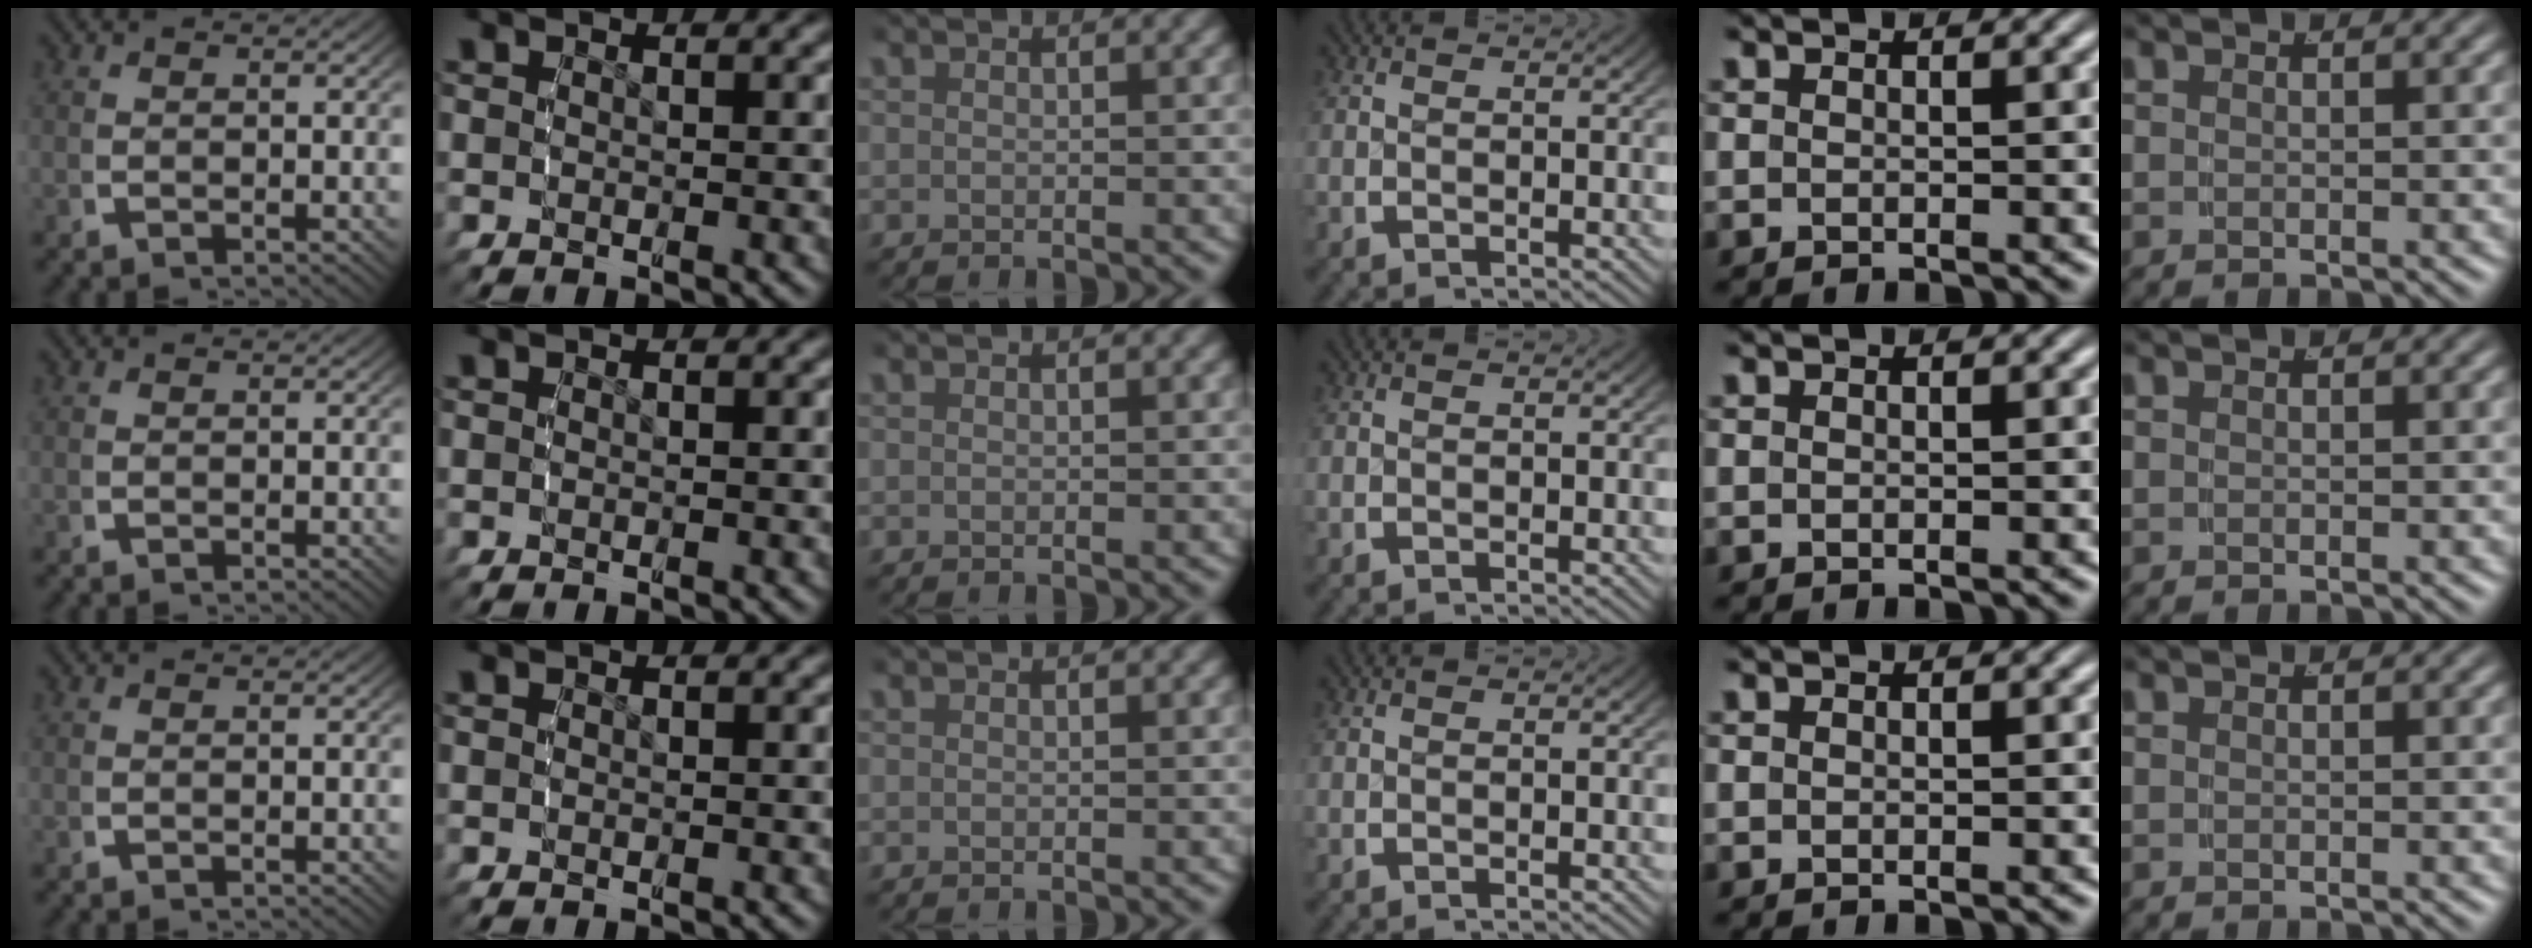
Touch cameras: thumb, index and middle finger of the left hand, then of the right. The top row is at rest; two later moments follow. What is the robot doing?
{"motion": "reach", "object": "shorts"}